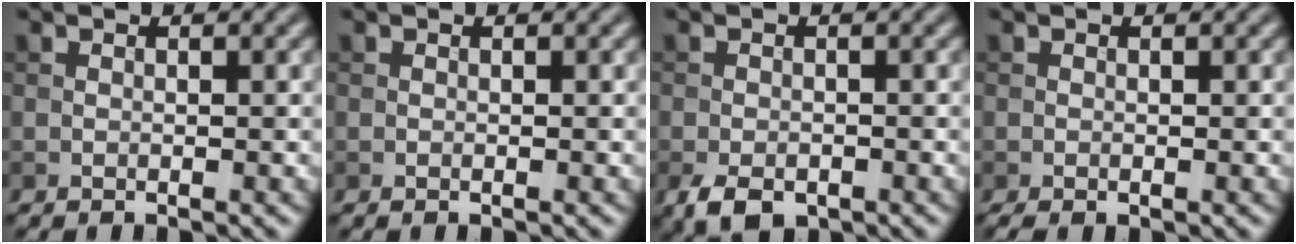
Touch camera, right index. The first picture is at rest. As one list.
[{"total": 0.0}, {"total": 3.3, "force": [-1.9, 1.8, 2.0], "torque": [-0.034, -0.008, -0.035]}, {"total": 0.9, "force": [-0.5, 0.3, 0.7], "torque": [-0.016, -0.004, -0.008]}]